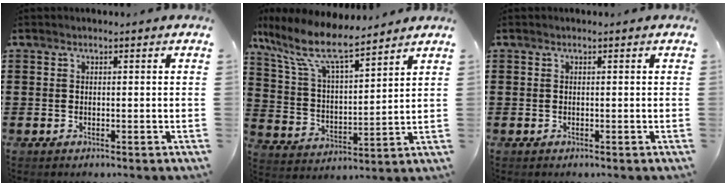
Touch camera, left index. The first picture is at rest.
{"total": 10.3, "force": [8.1, 2.1, 6.0], "torque": [-0.148, -0.036, 0.139]}
{"total": 0.0}